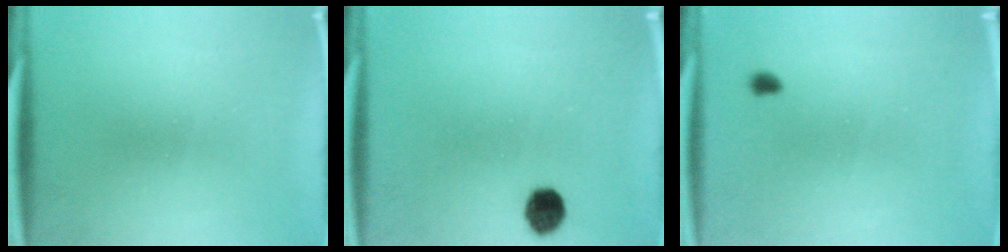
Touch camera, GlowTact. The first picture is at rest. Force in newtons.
{"total": 5.5}
{"total": 0.9}